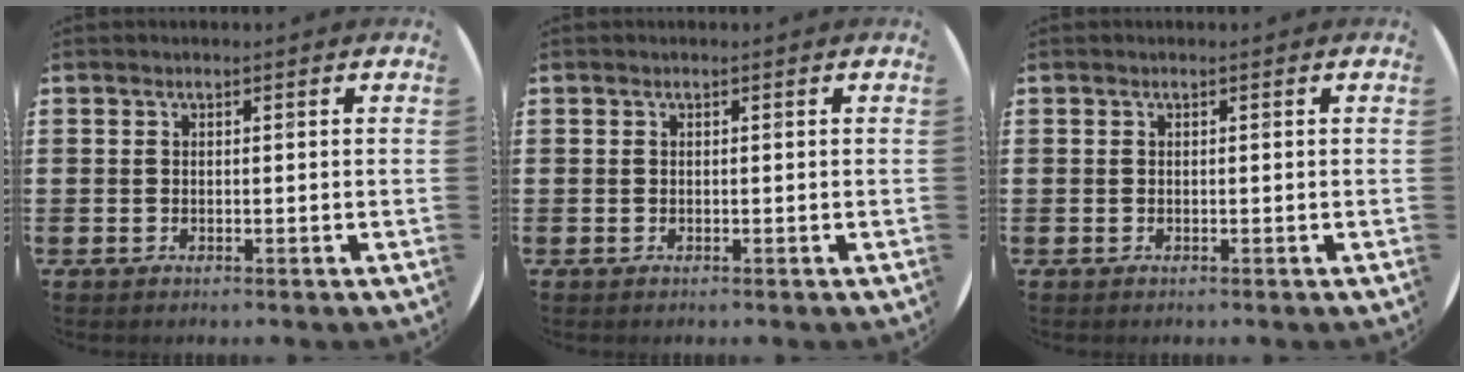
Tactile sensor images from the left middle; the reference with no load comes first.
{"total": 0.0}
{"total": 0.0}